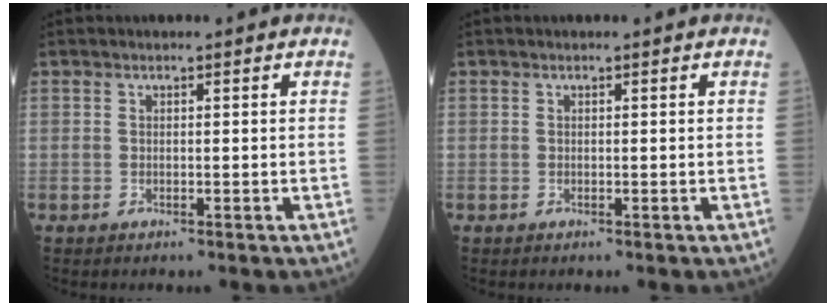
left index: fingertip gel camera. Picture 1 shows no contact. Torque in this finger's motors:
{"motor_torque": [0.01, -0.01, 0.00, 0.00]}